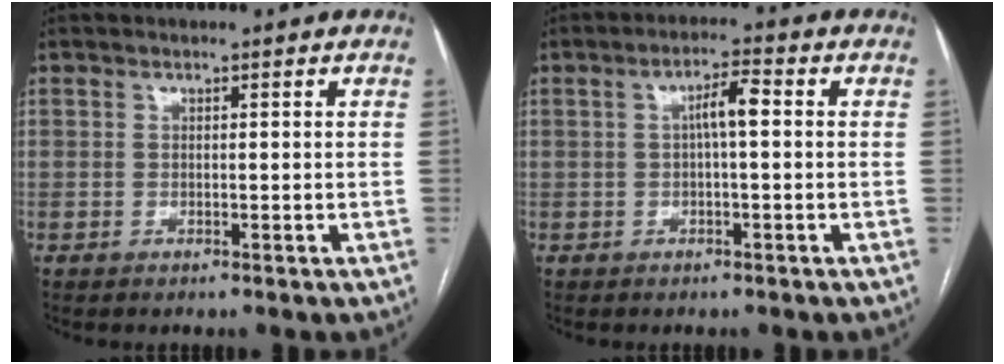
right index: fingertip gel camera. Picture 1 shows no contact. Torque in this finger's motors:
{"motor_torque": [0.37, 0.00, 0.22, 0.06]}